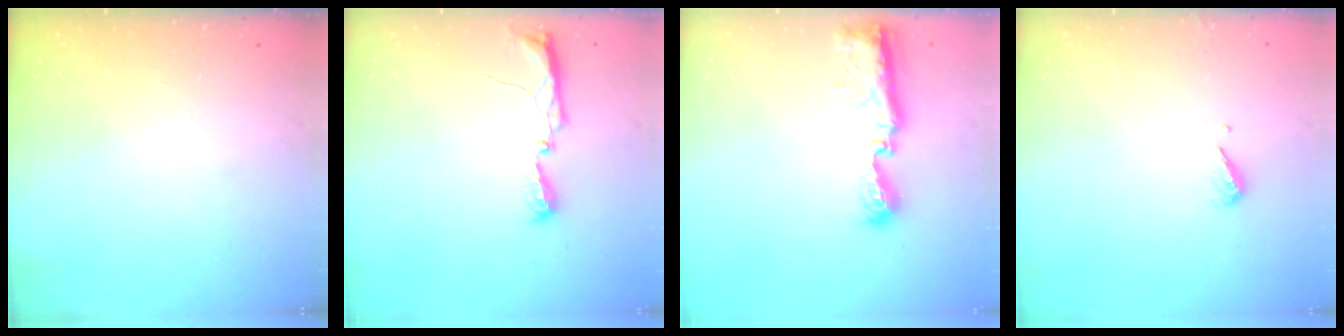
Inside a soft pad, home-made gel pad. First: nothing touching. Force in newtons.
{"total": 6.4, "press": 6.3, "slide": 0.8}
{"total": 8.6, "press": 8.6, "slide": 0.5}
{"total": 3.9, "press": 3.9, "slide": 0.4}